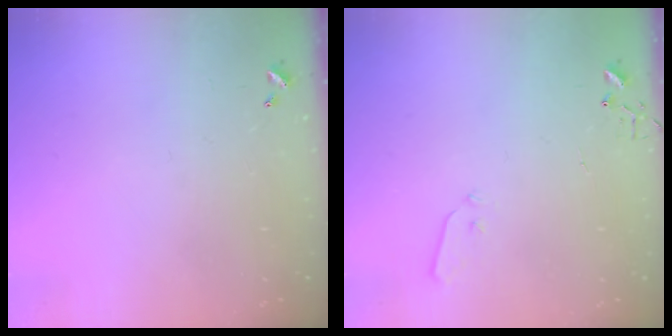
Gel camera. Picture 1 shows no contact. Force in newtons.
{"total": 3.6, "press": 3.6, "slide": 0.6}